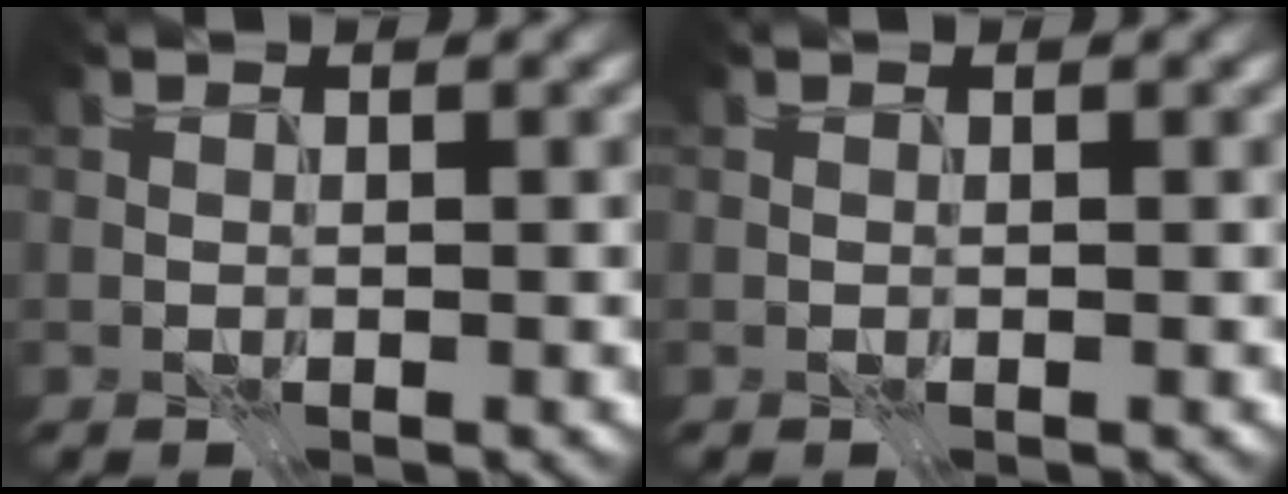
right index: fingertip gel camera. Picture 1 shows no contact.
{"total": 0.0}